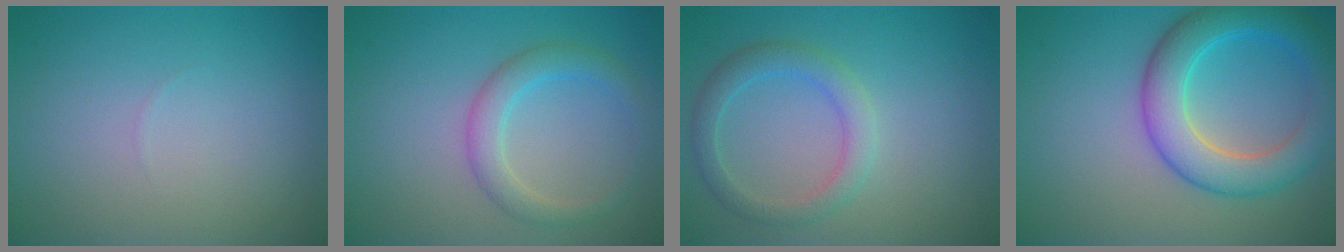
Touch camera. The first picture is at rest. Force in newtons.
{"total": 2.9, "press": 2.9, "slide": 0.2}
{"total": 2.9, "press": 2.9, "slide": 0.2}
{"total": 6.7, "press": 6.6, "slide": 0.3}